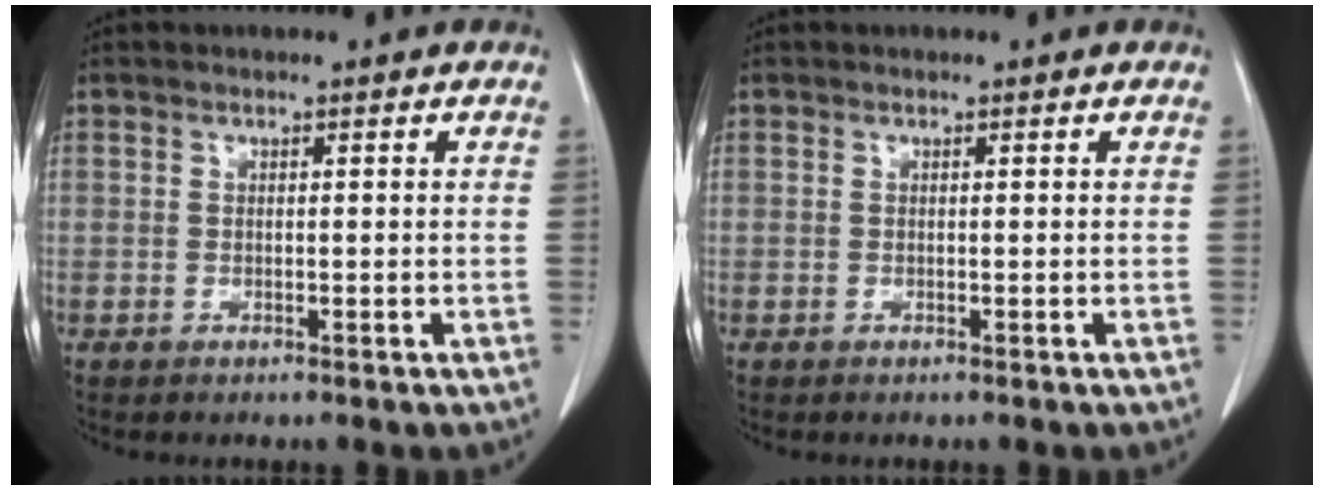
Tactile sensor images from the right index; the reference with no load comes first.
{"total": 0.0}